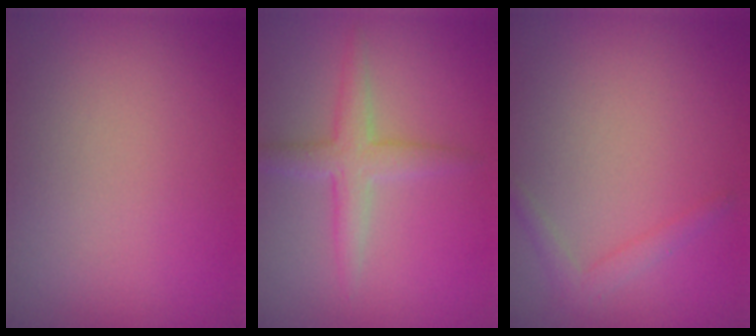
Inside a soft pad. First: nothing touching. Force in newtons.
{"total": 2.9, "press": 2.9, "slide": 0.1}
{"total": 1.3, "press": 1.3, "slide": 0.1}